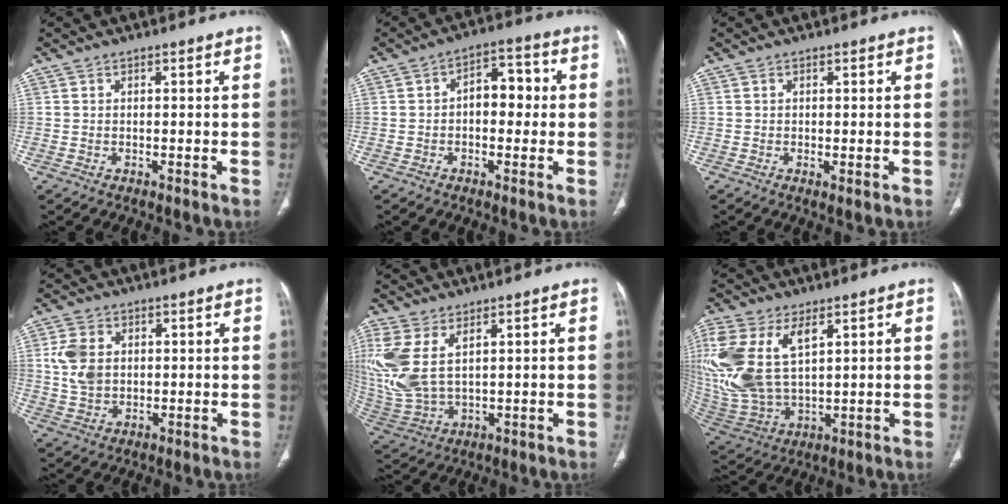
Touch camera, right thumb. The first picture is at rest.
{"total": 7.1, "force": [0.1, 4.4, 5.6], "torque": [-0.051, 0.026, -0.008]}
{"total": 1.1, "force": [-0.1, 0.3, 1.0], "torque": [-0.021, -0.006, -0.001]}
{"total": 7.0, "force": [1.2, 5.1, 4.6], "torque": [-0.086, -0.001, 0.027]}
{"total": 13.6, "force": [4.6, 7.3, 10.5], "torque": [-0.267, -0.010, 0.110]}
{"total": 20.9, "force": [6.8, 11.7, 15.9], "torque": [-0.376, -0.016, 0.141]}